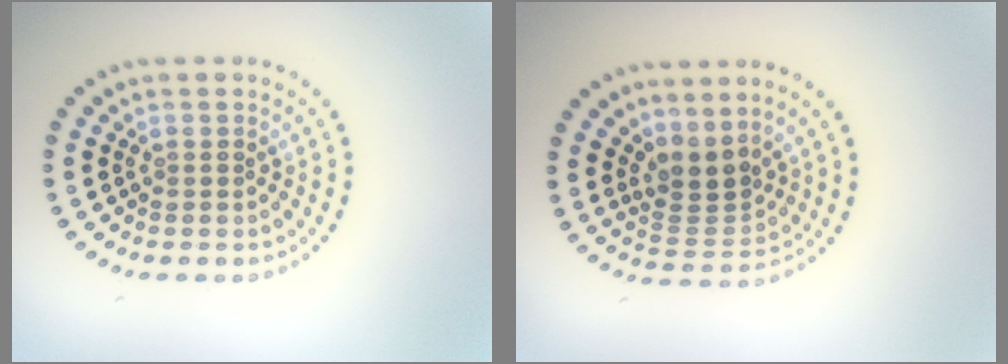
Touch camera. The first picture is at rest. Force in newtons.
{"total": 2.8, "press": 2.0, "slide": 1.9}